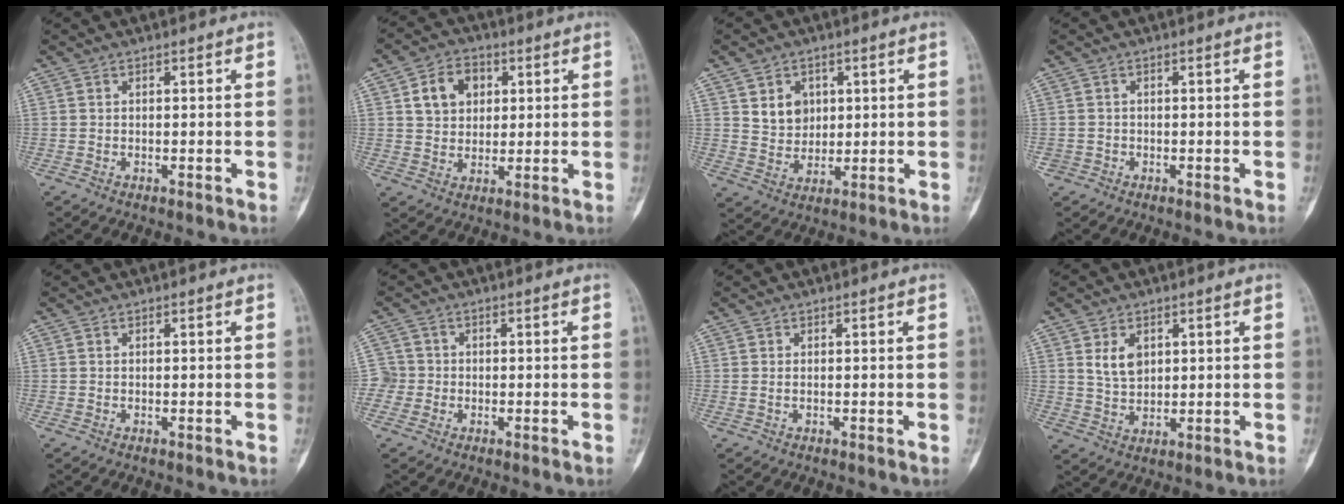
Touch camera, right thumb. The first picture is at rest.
{"total": 8.3, "force": [2.6, 6.5, 4.6], "torque": [-0.044, -0.005, 0.043]}
{"total": 6.4, "force": [2.2, 5.2, 3.0], "torque": [-0.026, -0.014, 0.046]}
{"total": 1.0, "force": [-0.4, 0.9, -0.2], "torque": [0.010, 0.007, -0.011]}
{"total": 0.0}
{"total": 3.2, "force": [-0.7, 3.1, -0.1], "torque": [0.022, 0.011, -0.021]}
{"total": 0.0}
{"total": 5.2, "force": [2.0, 3.4, 3.3], "torque": [-0.047, -0.014, 0.043]}